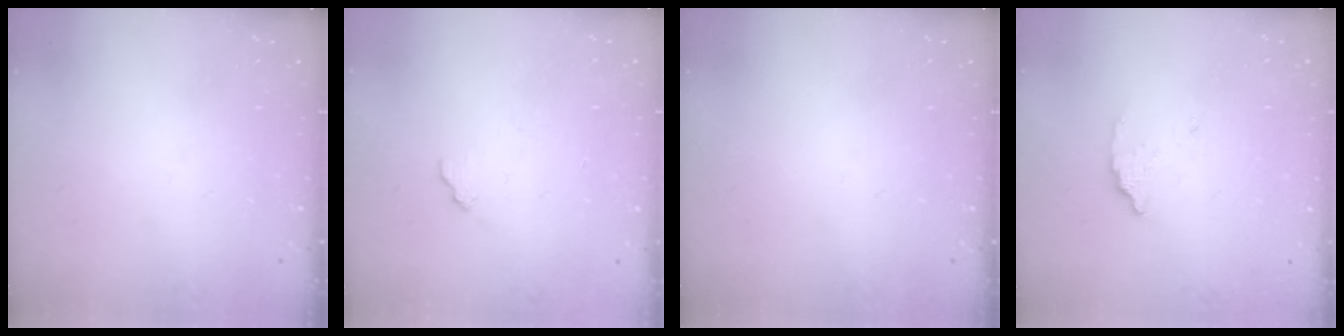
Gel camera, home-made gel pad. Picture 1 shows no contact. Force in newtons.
{"total": 5.4, "press": 5.4, "slide": 0.5}
{"total": 0.0}
{"total": 2.8, "press": 2.8, "slide": 0.2}